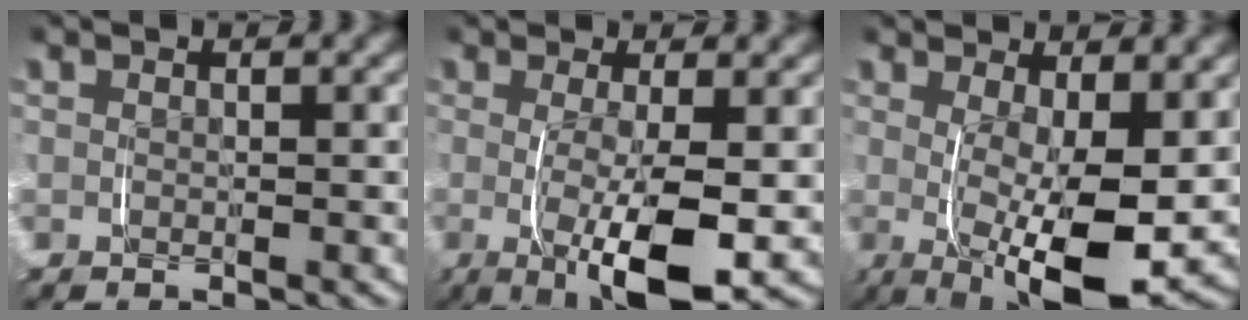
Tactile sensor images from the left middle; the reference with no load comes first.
{"total": 7.2, "force": [-1.0, 1.9, 6.9], "torque": [-0.109, -0.011, -0.011]}
{"total": 8.5, "force": [-0.1, 3.2, 7.9], "torque": [-0.135, -0.022, 0.001]}